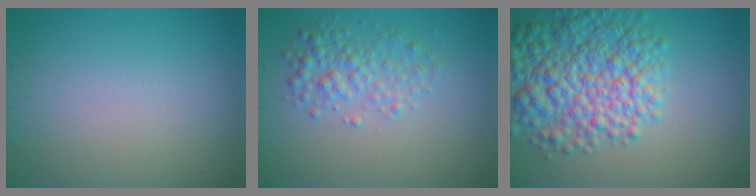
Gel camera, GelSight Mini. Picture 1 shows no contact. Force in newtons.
{"total": 3.0, "press": 3.0, "slide": 0.1}
{"total": 8.9, "press": 8.9, "slide": 0.3}